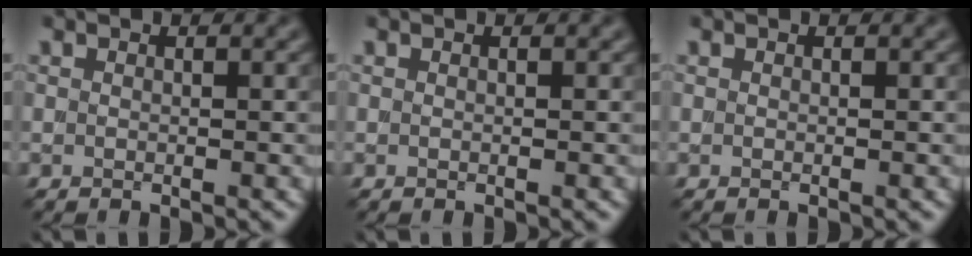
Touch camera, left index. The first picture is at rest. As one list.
[{"total": 0.0}, {"total": 0.0}]